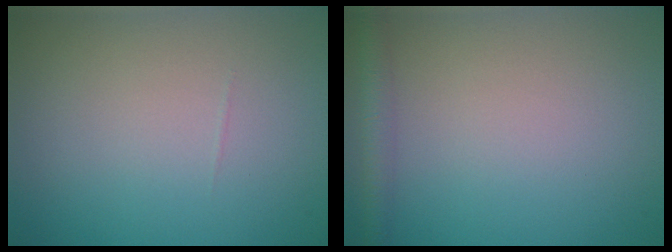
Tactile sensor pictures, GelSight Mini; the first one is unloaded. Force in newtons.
{"total": 2.1, "press": 2.1, "slide": 0.1}